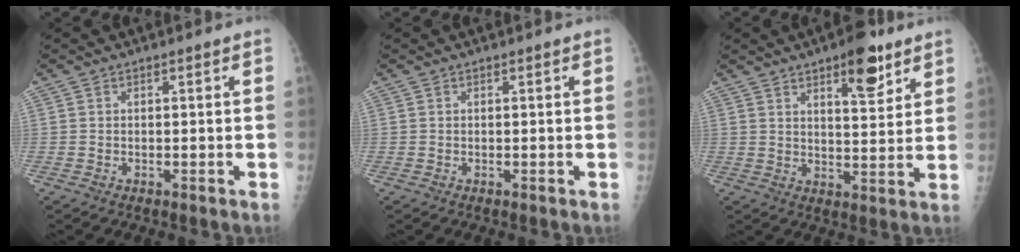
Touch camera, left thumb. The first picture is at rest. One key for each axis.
{"total": 0.0}
{"total": 9.2, "fx": 5.6, "fy": 3.4, "fz": 6.5, "tx": -0.073, "ty": -0.031, "tz": 0.080}